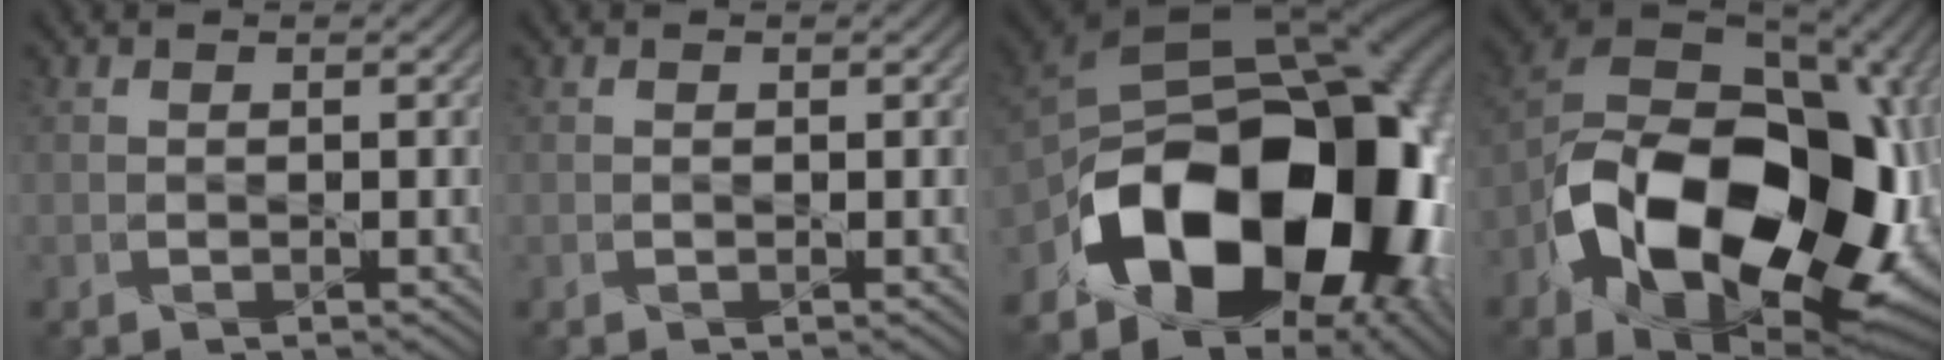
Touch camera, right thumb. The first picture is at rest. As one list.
[{"total": 0.0}, {"total": 20.2, "force": [-7.4, 13.1, 13.5], "torque": [-0.237, -0.044, -0.108]}, {"total": 21.9, "force": [-6.9, 13.7, 15.6], "torque": [-0.319, -0.058, -0.086]}]